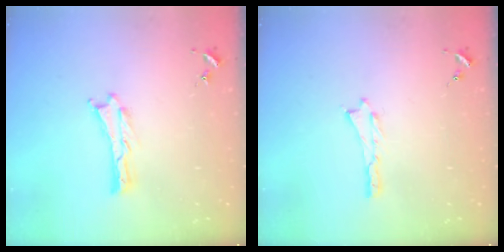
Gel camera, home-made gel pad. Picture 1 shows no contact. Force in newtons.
{"total": 0.0}